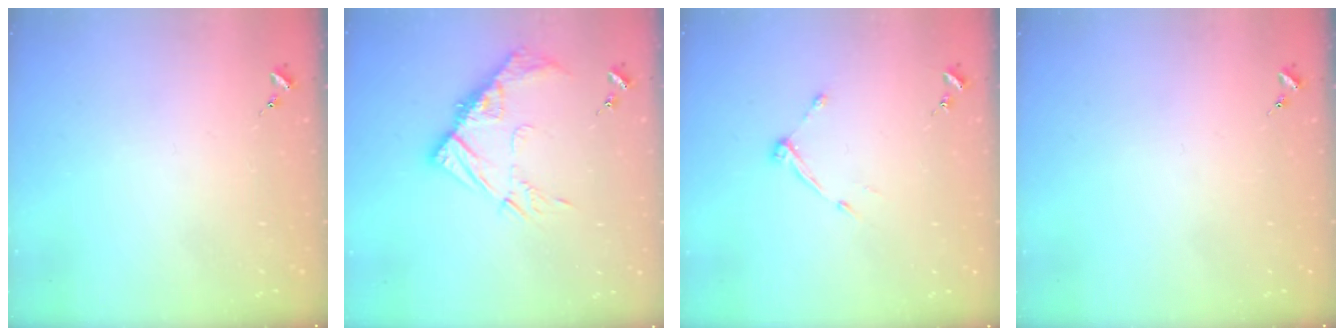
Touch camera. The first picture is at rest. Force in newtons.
{"total": 12.2, "press": 12.1, "slide": 0.9}
{"total": 5.1, "press": 5.1, "slide": 0.6}
{"total": 0.0}